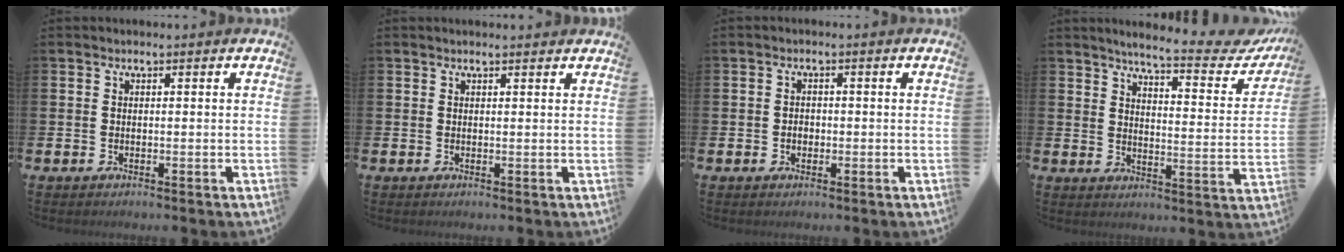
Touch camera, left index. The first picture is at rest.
{"total": 0.7, "force": [0.7, -0.1, 0.1], "torque": [0.006, -0.005, 0.011]}
{"total": 1.4, "force": [-0.3, 1.1, 0.7], "torque": [-0.005, 0.002, -0.010]}
{"total": 5.8, "force": [5.2, 0.4, 2.4], "torque": [-0.058, -0.041, 0.080]}